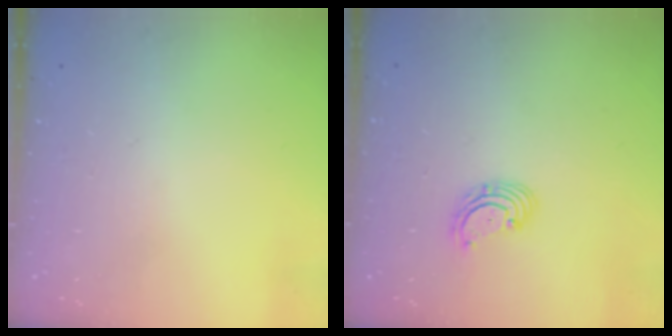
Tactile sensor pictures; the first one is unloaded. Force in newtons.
{"total": 2.9, "press": 2.9, "slide": 0.3}